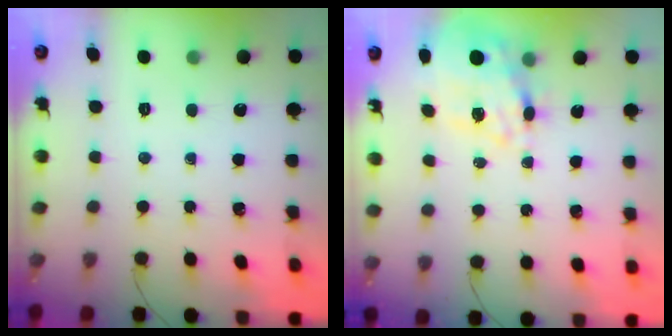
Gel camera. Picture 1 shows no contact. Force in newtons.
{"total": 16.5, "press": 16.1, "slide": 3.6}